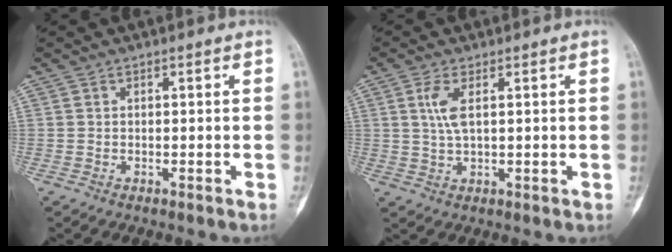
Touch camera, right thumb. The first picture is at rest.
{"total": 4.2, "force": [1.3, 1.5, 3.6], "torque": [-0.085, -0.002, 0.028]}